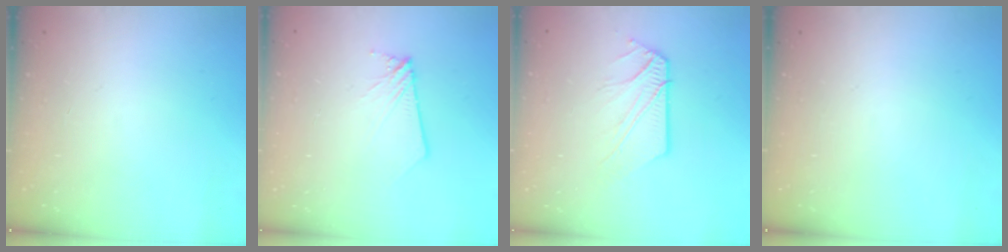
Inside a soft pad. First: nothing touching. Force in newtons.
{"total": 2.6, "press": 2.6, "slide": 0.2}
{"total": 8.2, "press": 8.1, "slide": 1.0}
{"total": 0.0}